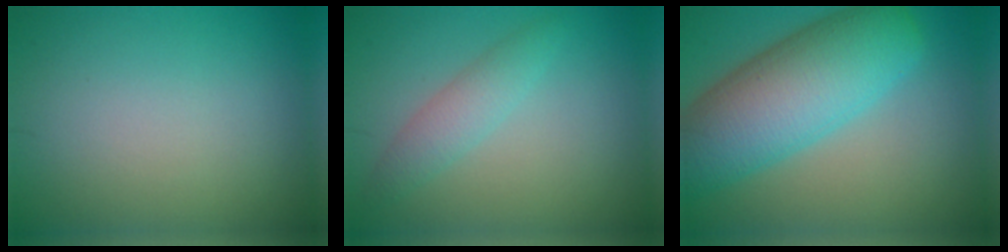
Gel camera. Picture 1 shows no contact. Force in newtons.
{"total": 2.4, "press": 2.4, "slide": 0.1}
{"total": 10.1, "press": 10.1, "slide": 0.4}